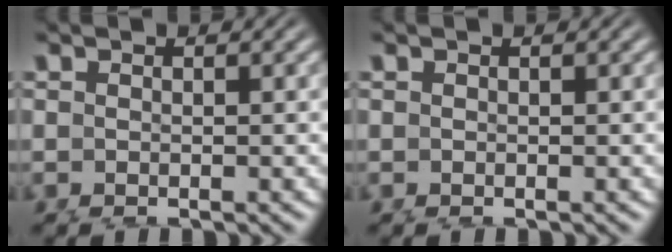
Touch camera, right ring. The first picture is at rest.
{"total": 0.0}